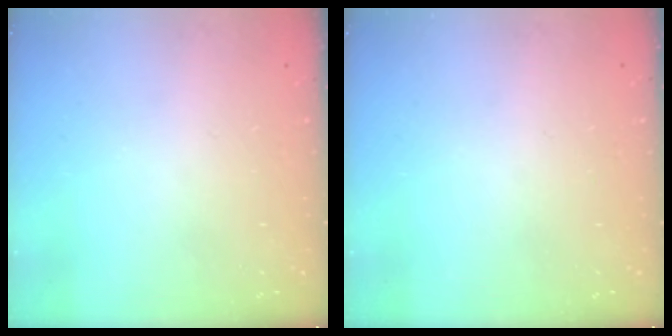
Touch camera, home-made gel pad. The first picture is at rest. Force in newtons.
{"total": 0.0}